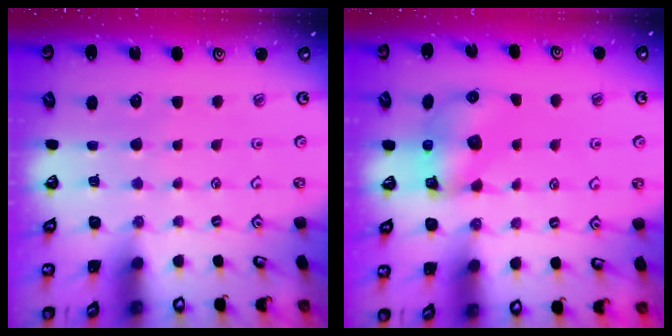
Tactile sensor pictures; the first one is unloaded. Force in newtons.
{"total": 8.0, "press": 7.9, "slide": 0.5}